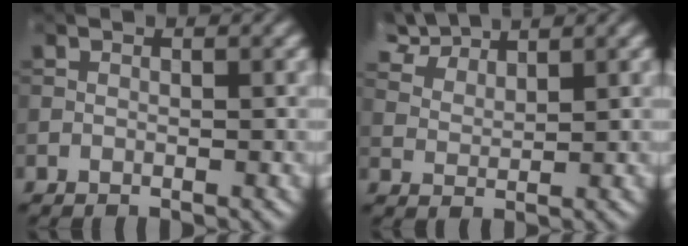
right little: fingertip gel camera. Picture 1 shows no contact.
{"total": 5.8, "force": [4.8, 2.0, 2.6], "torque": [-0.062, 0.010, 0.091]}